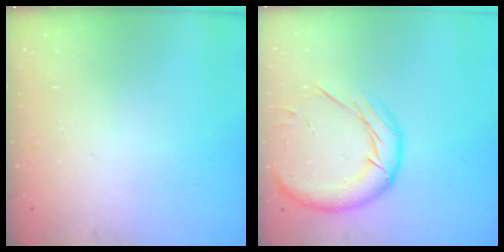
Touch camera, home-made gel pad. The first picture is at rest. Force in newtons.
{"total": 15.6, "press": 15.4, "slide": 2.7}